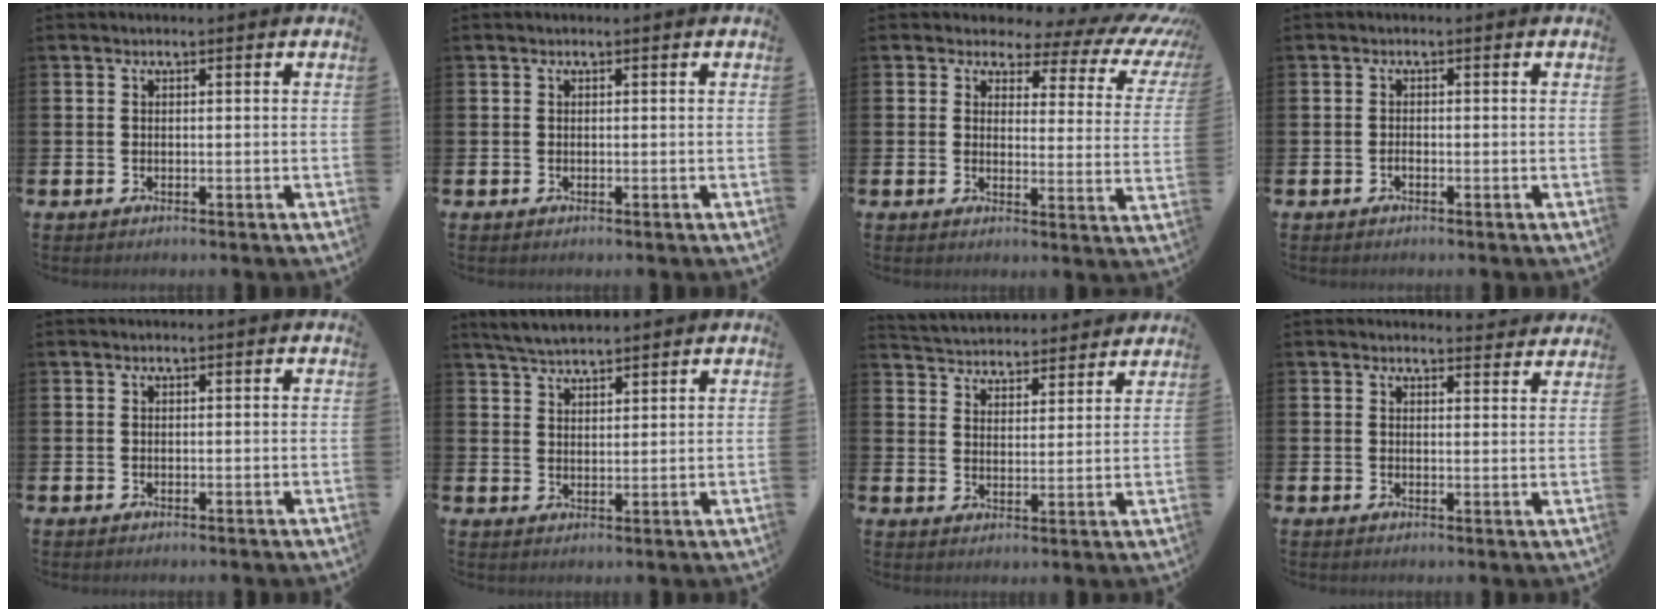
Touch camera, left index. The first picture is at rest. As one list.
[{"total": 0.0}, {"total": 3.3, "force": [1.7, 2.5, 1.4], "torque": [-0.018, -0.028, 0.013]}, {"total": 0.6, "force": [-0.5, 0.1, 0.3], "torque": [-0.016, -0.002, -0.006]}, {"total": 0.0}, {"total": 4.2, "force": [4.1, 0.5, 0.8], "torque": [-0.019, -0.015, 0.073]}, {"total": 4.6, "force": [4.5, 1.0, -0.3], "torque": [-0.010, -0.036, 0.077]}, {"total": 2.6, "force": [2.6, 0.2, -0.1], "torque": [0.012, -0.020, 0.044]}]